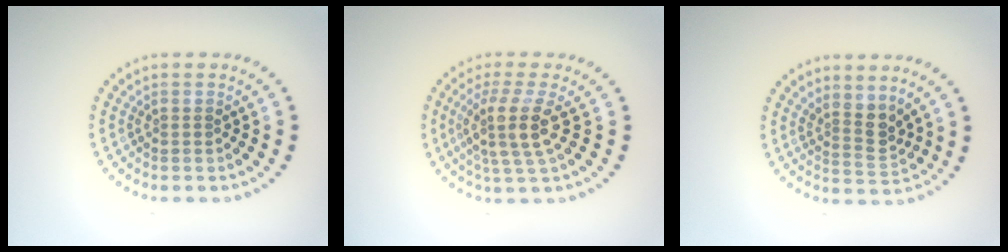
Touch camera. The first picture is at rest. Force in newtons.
{"total": 3.9, "press": 3.1, "slide": 2.4}
{"total": 2.7, "press": 2.0, "slide": 1.8}